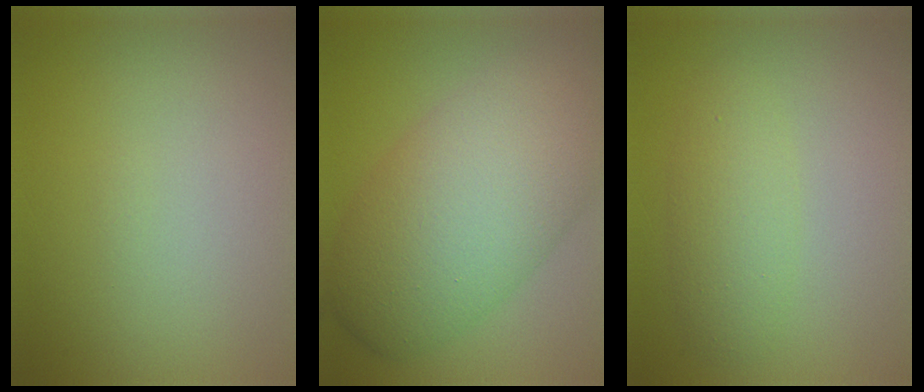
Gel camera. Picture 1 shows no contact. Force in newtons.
{"total": 10.6, "press": 10.6, "slide": 0.4}
{"total": 2.7, "press": 2.7, "slide": 0.0}